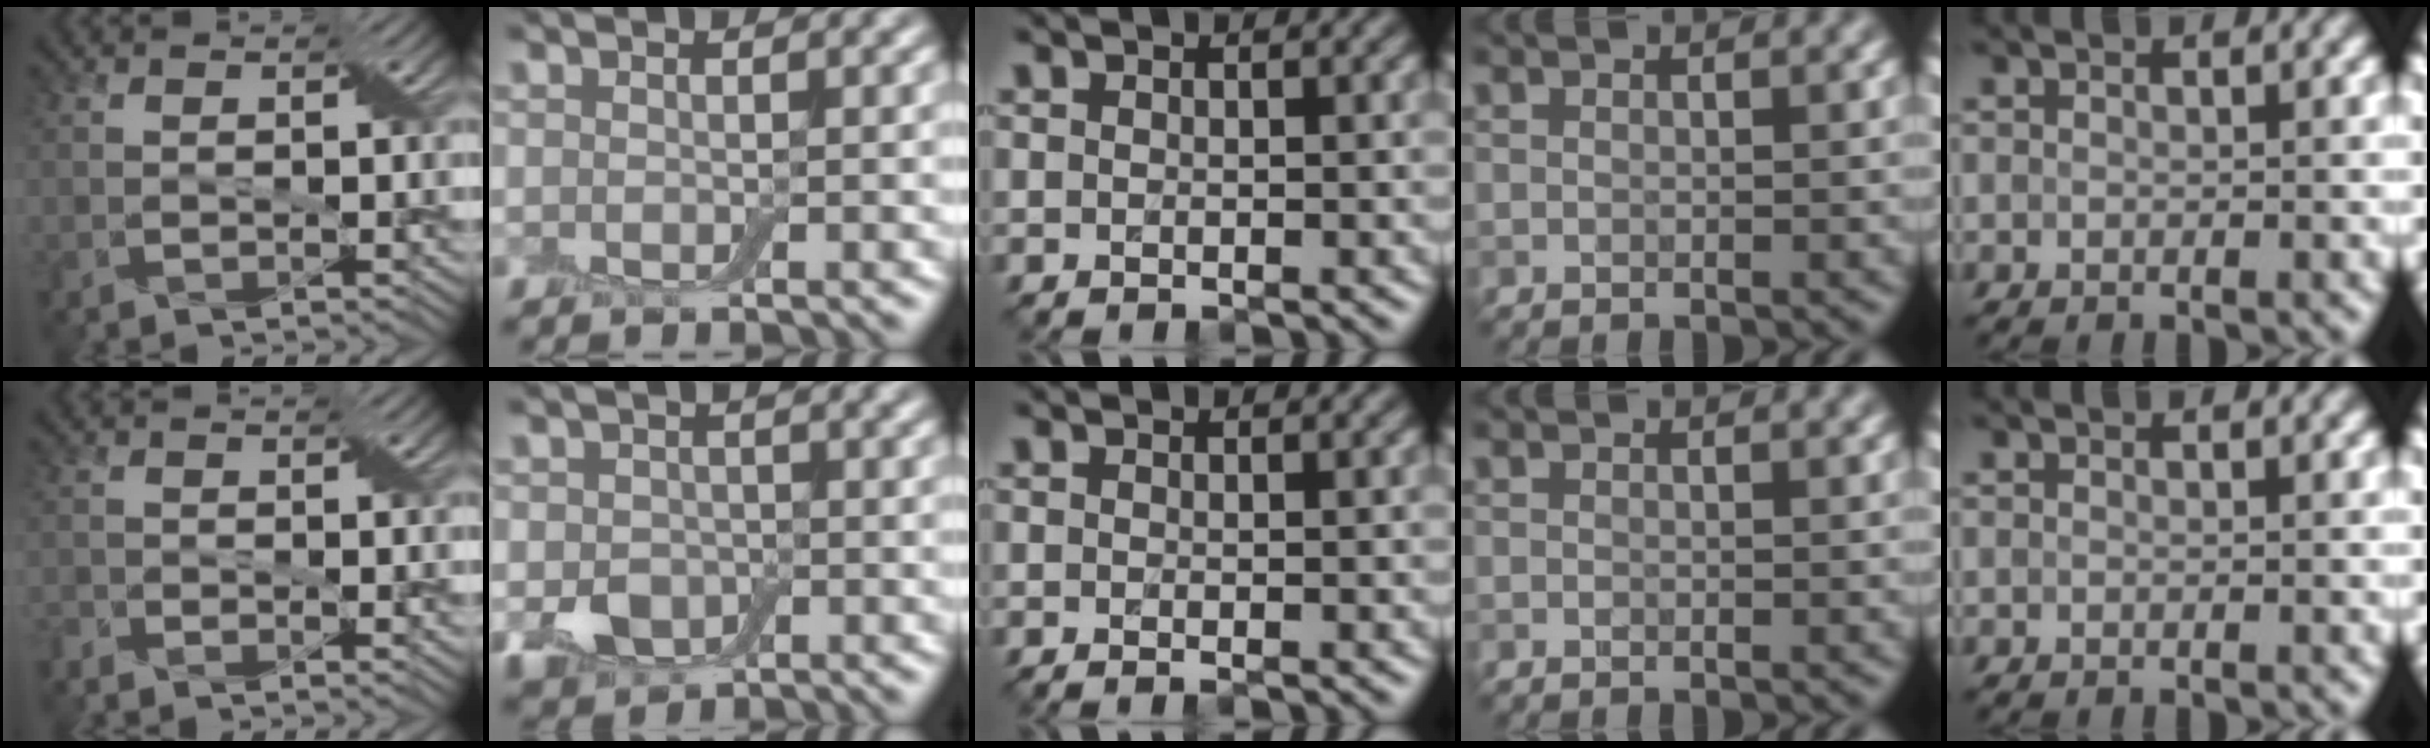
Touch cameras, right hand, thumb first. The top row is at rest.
{"thumb": {"total": 3.0, "force": [-2.3, 1.1, 1.7], "torque": [-0.033, -0.006, -0.046]}, "index": {"total": 3.2, "force": [-0.8, 2.7, 1.7], "torque": [-0.032, -0.007, -0.017]}, "middle": {"total": 0.9, "force": [-0.1, 0.4, 0.8], "torque": [-0.008, -0.008, -0.004]}}